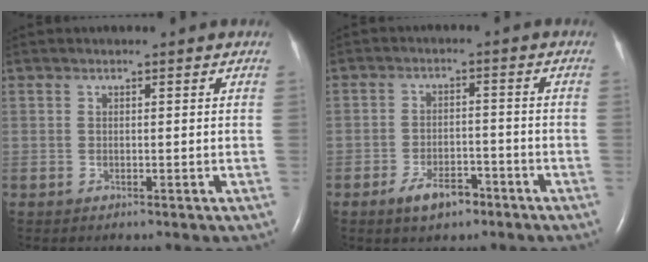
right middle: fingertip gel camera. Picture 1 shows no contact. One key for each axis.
{"total": 5.2, "fx": -3.5, "fy": 2.2, "fz": 3.1, "tx": -0.058, "ty": 0.002, "tz": -0.055}